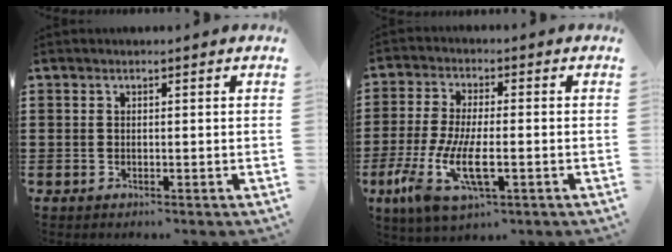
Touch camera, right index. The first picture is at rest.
{"total": 10.0, "force": [-3.4, 3.5, 8.7], "torque": [-0.196, -0.015, -0.062]}